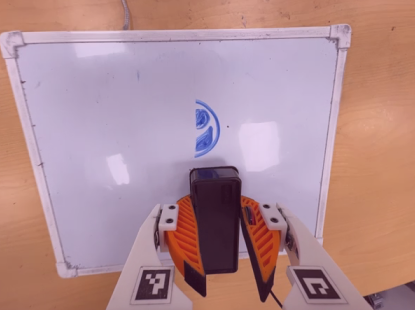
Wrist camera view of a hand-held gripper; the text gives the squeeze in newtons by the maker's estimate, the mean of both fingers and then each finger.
{"total": 10.7, "left": 10.2, "right": 11.2}